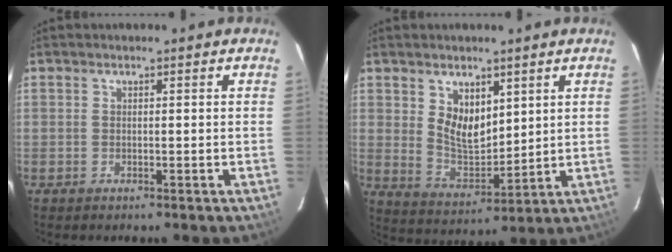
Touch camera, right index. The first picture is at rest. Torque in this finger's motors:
{"motor_torque": [0.23, 0.21, 0.16, 0.06]}